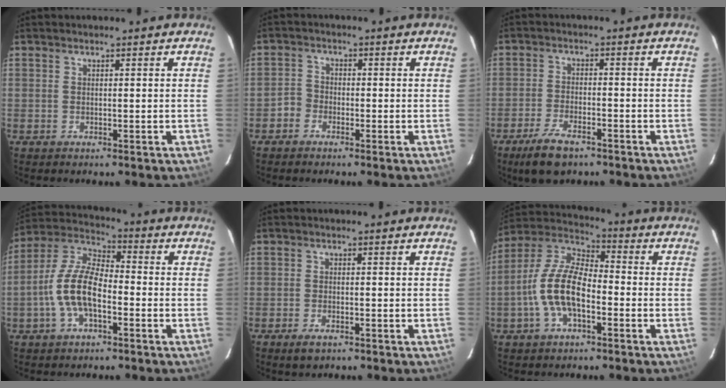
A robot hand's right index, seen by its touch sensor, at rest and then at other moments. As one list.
[{"total": 2.8, "force": [-1.7, 2.2, 0.1], "torque": [-0.004, 0.011, -0.034]}, {"total": 7.8, "force": [-5.5, 2.9, 4.6], "torque": [-0.115, -0.012, -0.101]}, {"total": 11.7, "force": [-3.4, 5.2, 9.9], "torque": [-0.212, 0.011, -0.069]}, {"total": 2.8, "force": [-1.9, 1.2, 1.6], "torque": [-0.039, -0.006, -0.034]}, {"total": 12.8, "force": [-3.7, 5.9, 10.8], "torque": [-0.226, 0.010, -0.074]}]